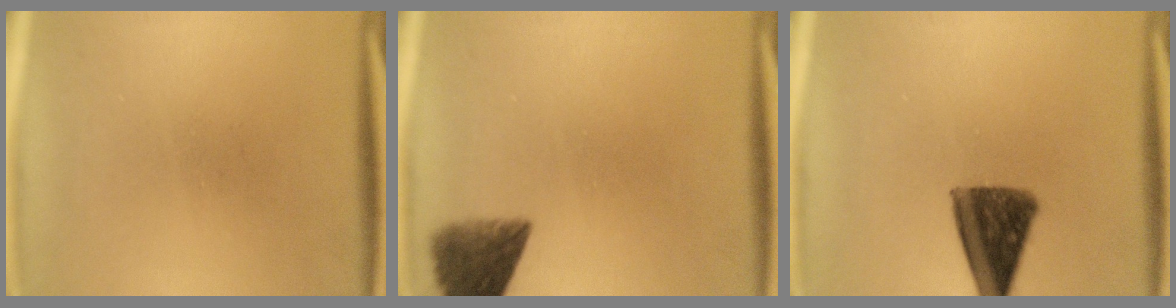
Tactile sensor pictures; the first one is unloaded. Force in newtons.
{"total": 7.0}
{"total": 10.9}